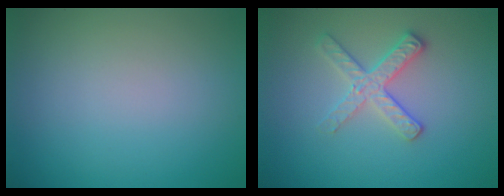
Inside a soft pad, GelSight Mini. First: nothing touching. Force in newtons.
{"total": 2.6, "press": 2.4, "slide": 0.9}